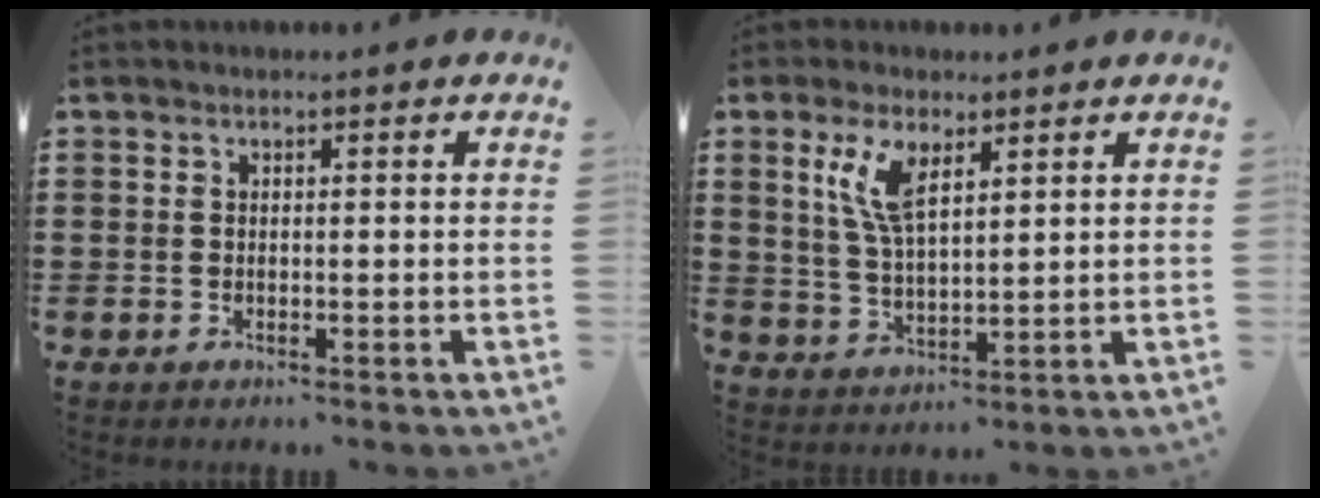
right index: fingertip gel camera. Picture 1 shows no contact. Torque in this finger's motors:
{"motor_torque": [0.92, 0.36, 0.24, 0.20]}